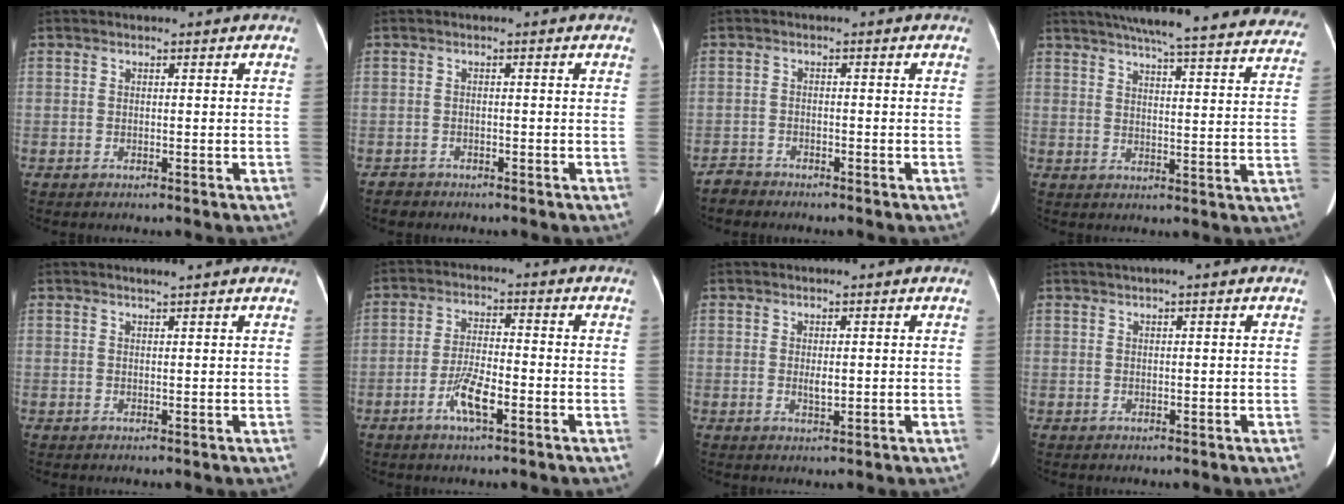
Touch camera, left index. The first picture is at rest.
{"total": 1.4, "force": [-1.2, 0.8, -0.1], "torque": [-0.010, -0.001, -0.020]}
{"total": 2.0, "force": [-1.9, 0.4, -0.3], "torque": [-0.001, -0.007, -0.036]}
{"total": 30.6, "force": [27.5, 2.9, 13.3], "torque": [-0.186, -0.049, 0.321]}
{"total": 1.4, "force": [1.2, -0.4, 0.7], "torque": [-0.011, 0.006, 0.022]}
{"total": 5.7, "force": [-2.9, 1.1, 4.8], "torque": [-0.099, -0.001, -0.057]}
{"total": 2.3, "force": [0.1, 0.7, 2.2], "torque": [-0.040, -0.007, 0.003]}
{"total": 1.7, "force": [1.1, -0.3, 1.2], "torque": [-0.020, 0.017, 0.021]}